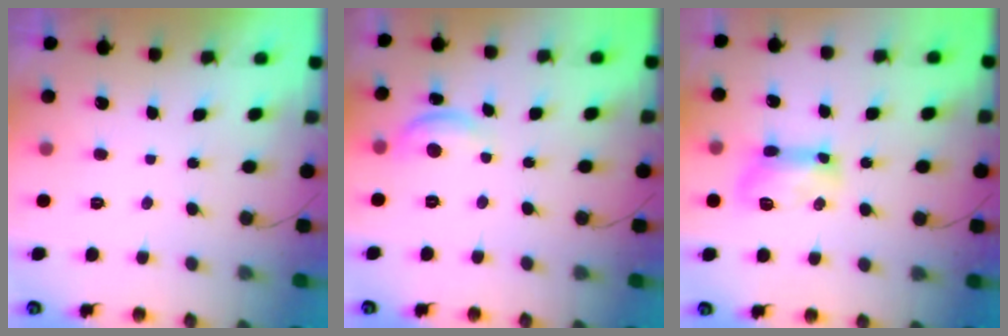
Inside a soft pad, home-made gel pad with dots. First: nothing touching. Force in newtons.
{"total": 8.7, "press": 8.7, "slide": 0.5}
{"total": 9.1, "press": 9.0, "slide": 1.0}